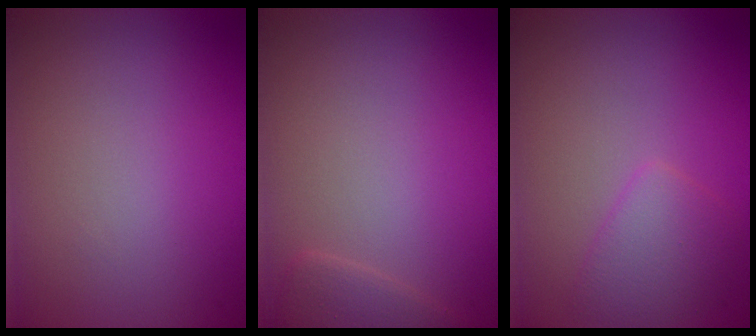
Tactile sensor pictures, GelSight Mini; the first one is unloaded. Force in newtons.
{"total": 1.6, "press": 1.6, "slide": 0.1}
{"total": 2.4, "press": 2.4, "slide": 0.1}